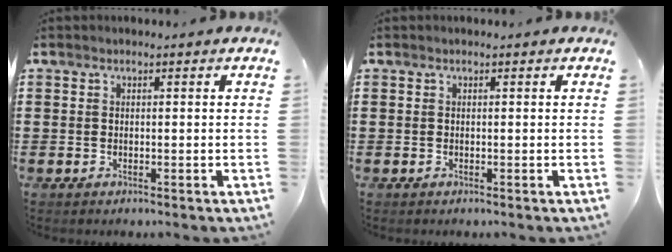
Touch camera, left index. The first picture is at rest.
{"total": 0.0}